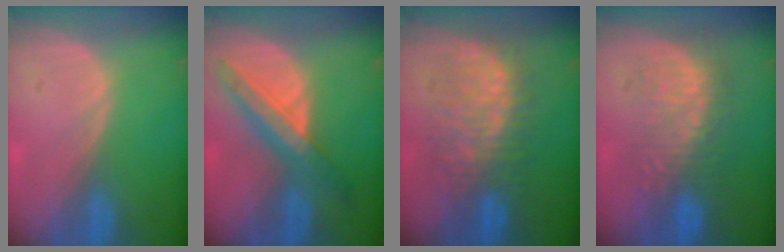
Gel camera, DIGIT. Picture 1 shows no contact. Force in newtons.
{"total": 7.6, "press": 7.0, "slide": 2.8}
{"total": 9.1, "press": 9.1, "slide": 0.6}
{"total": 8.9, "press": 8.6, "slide": 2.0}